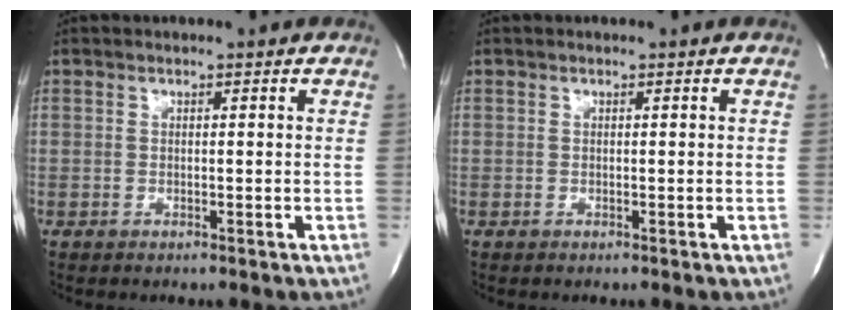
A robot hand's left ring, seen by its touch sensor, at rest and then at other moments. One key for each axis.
{"total": 0.0}